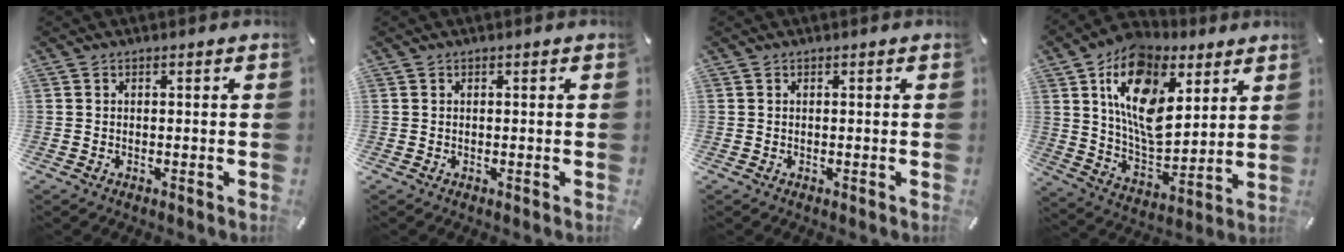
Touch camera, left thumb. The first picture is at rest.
{"total": 0.0}
{"total": 0.0}
{"total": 17.9, "force": [8.0, 11.2, 11.5], "torque": [-0.216, -0.037, 0.143]}